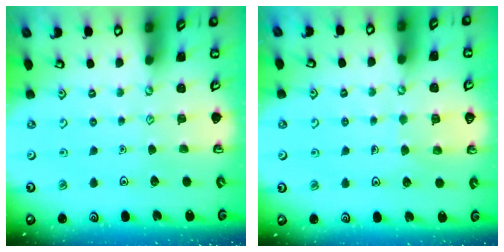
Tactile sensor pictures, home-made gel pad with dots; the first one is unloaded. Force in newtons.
{"total": 6.0, "press": 6.0, "slide": 0.5}